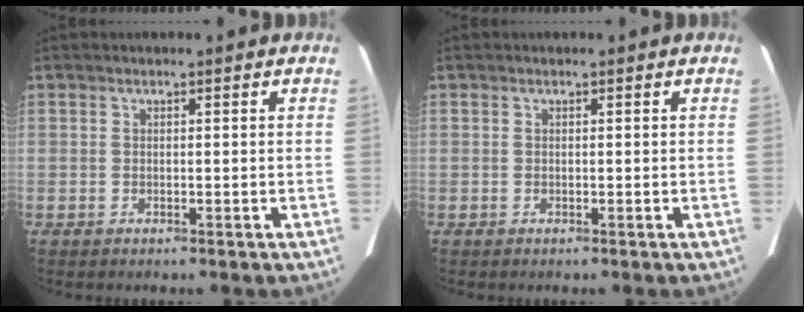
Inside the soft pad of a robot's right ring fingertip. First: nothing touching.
{"total": 0.0}